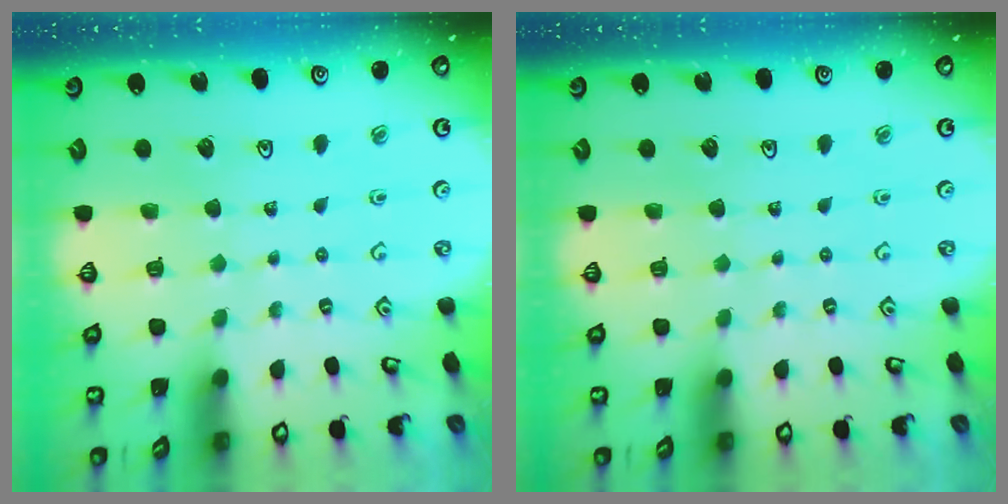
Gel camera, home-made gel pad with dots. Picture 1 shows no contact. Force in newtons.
{"total": 0.0}